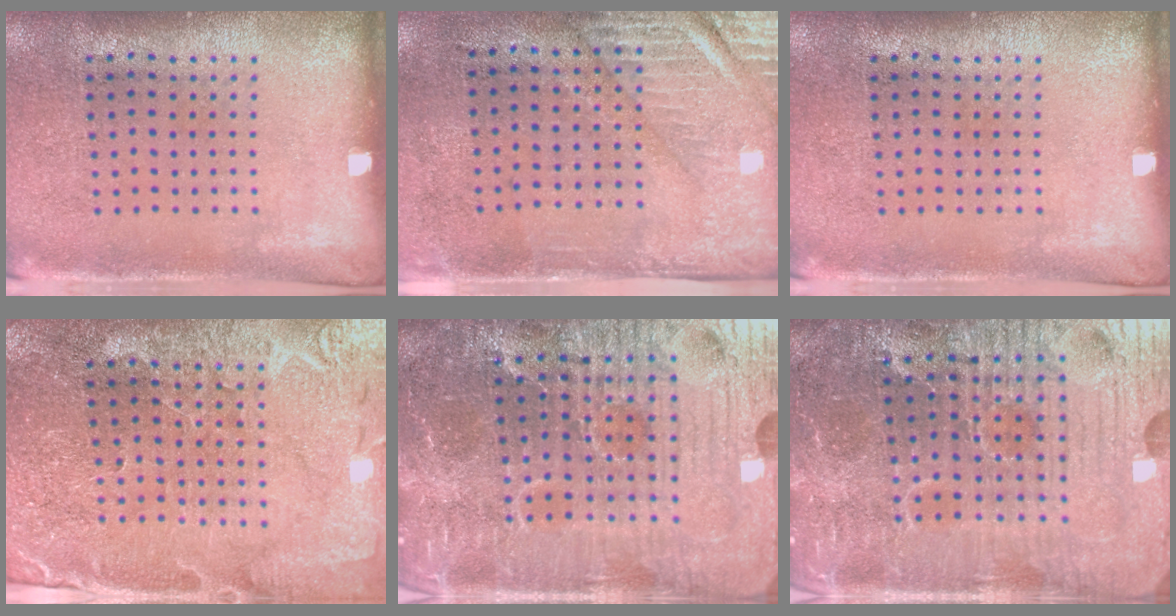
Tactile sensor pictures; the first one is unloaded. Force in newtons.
{"total": 2.9, "press": 2.4, "slide": 1.6}
{"total": 0.0}
{"total": 1.3, "press": 1.2, "slide": 0.2}
{"total": 7.1, "press": 6.4, "slide": 3.0}
{"total": 6.0, "press": 5.6, "slide": 2.0}